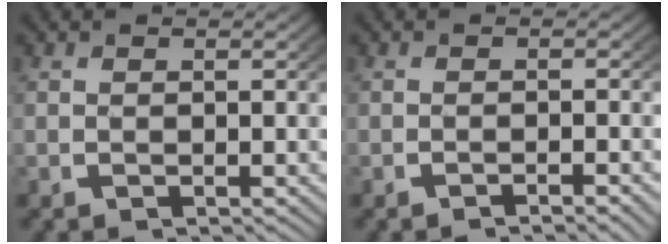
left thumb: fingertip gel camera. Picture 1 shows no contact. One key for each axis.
{"total": 2.0, "fx": -1.6, "fy": 0.4, "fz": 1.0, "tx": -0.013, "ty": 0.003, "tz": -0.028}